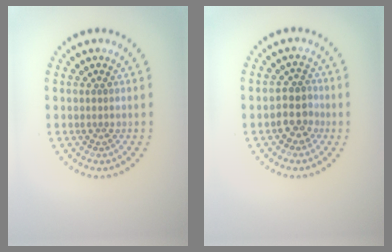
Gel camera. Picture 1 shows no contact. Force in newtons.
{"total": 2.6, "press": 2.2, "slide": 1.3}